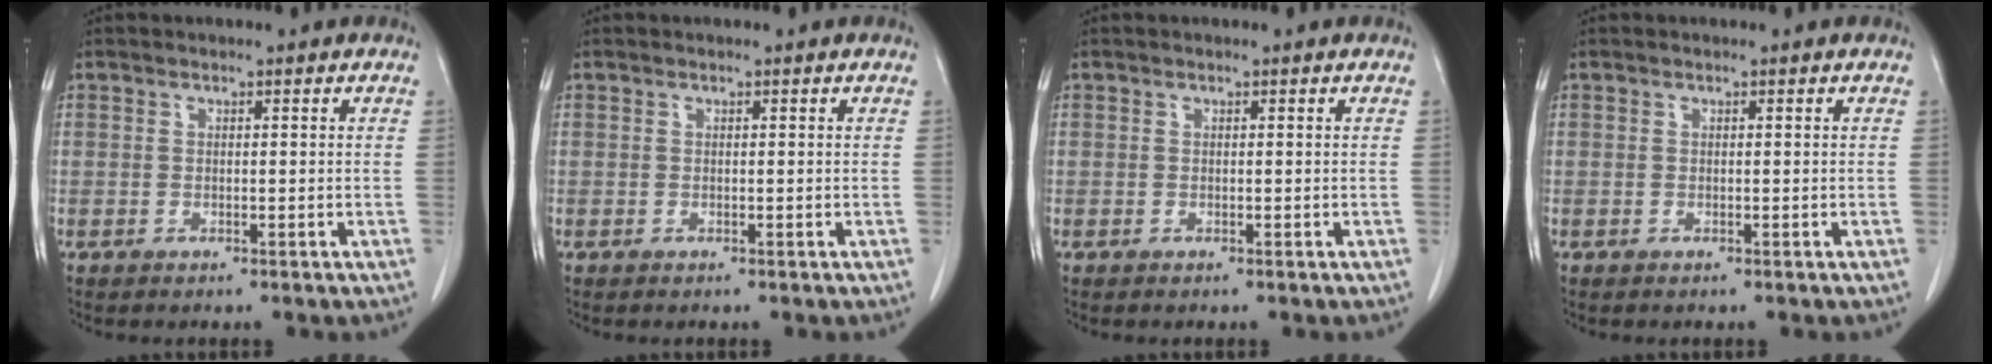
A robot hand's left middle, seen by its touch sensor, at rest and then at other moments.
{"total": 0.0}
{"total": 0.0}
{"total": 0.0}